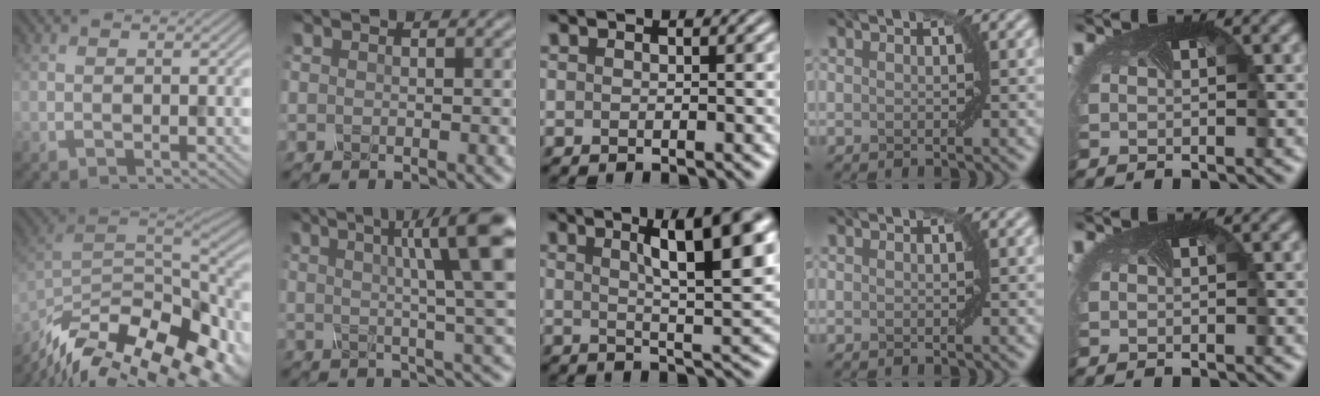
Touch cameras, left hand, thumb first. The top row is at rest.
{"thumb": {"total": 17.9, "force": [-12.6, 7.4, 10.3], "torque": [-0.204, -0.029, -0.192]}, "index": {"total": 10.3, "force": [2.7, 2.0, 9.7], "torque": [-0.108, 0.014, 0.044]}, "middle": {"total": 9.4, "force": [3.5, 2.5, 8.4], "torque": [-0.092, 0.017, 0.050]}}